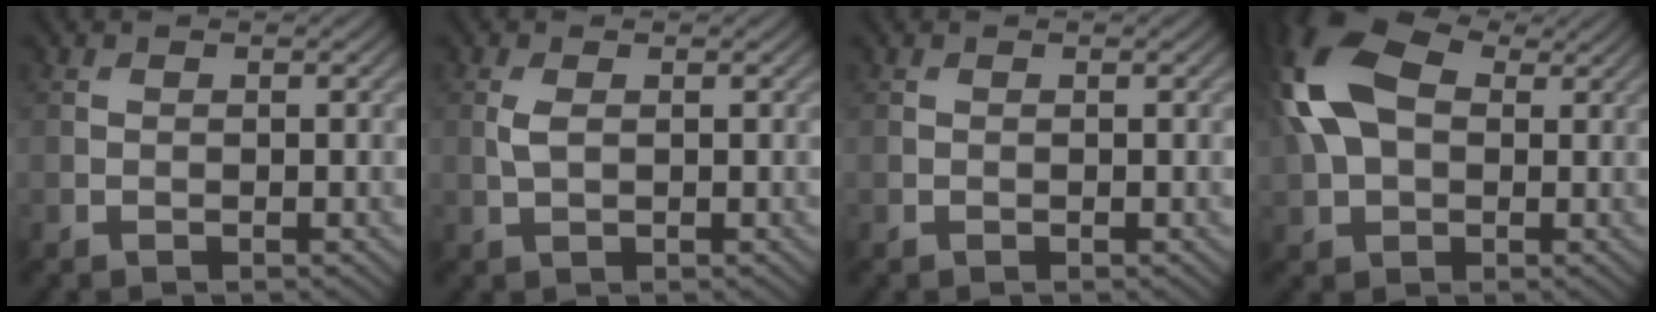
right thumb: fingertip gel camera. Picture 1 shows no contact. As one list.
[{"total": 1.6, "force": [0.3, 0.7, 1.4], "torque": [-0.038, 0.002, 0.006]}, {"total": 0.0}, {"total": 13.8, "force": [2.9, 8.8, 10.3], "torque": [-0.260, 0.022, 0.046]}]